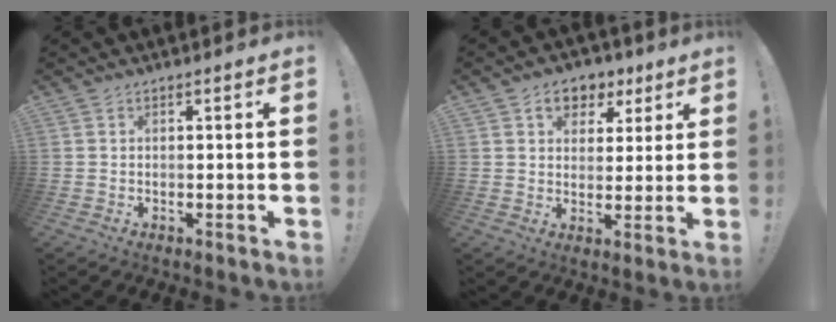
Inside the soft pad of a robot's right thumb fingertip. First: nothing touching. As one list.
[{"total": 8.2, "force": [4.1, 6.2, 3.5], "torque": [-0.049, -0.015, 0.078]}]